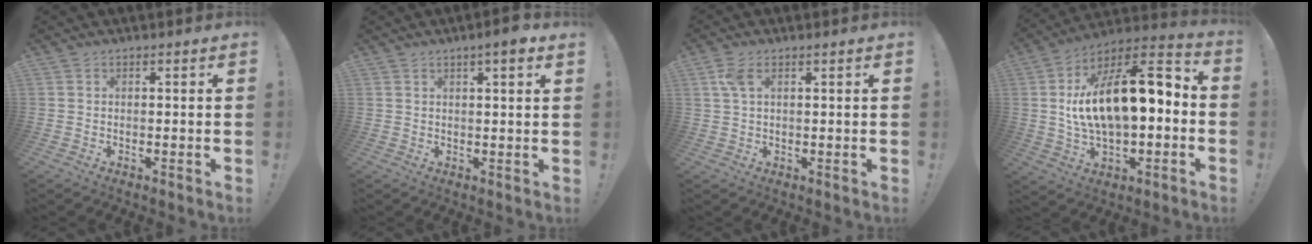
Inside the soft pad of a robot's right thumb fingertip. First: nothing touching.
{"total": 4.2, "force": [2.3, 0.4, 3.4], "torque": [-0.052, -0.008, 0.035]}
{"total": 3.6, "force": [1.6, 1.4, 3.0], "torque": [-0.056, 0.001, 0.028]}
{"total": 20.9, "force": [2.3, 10.1, 18.2], "torque": [-0.289, -0.011, 0.042]}